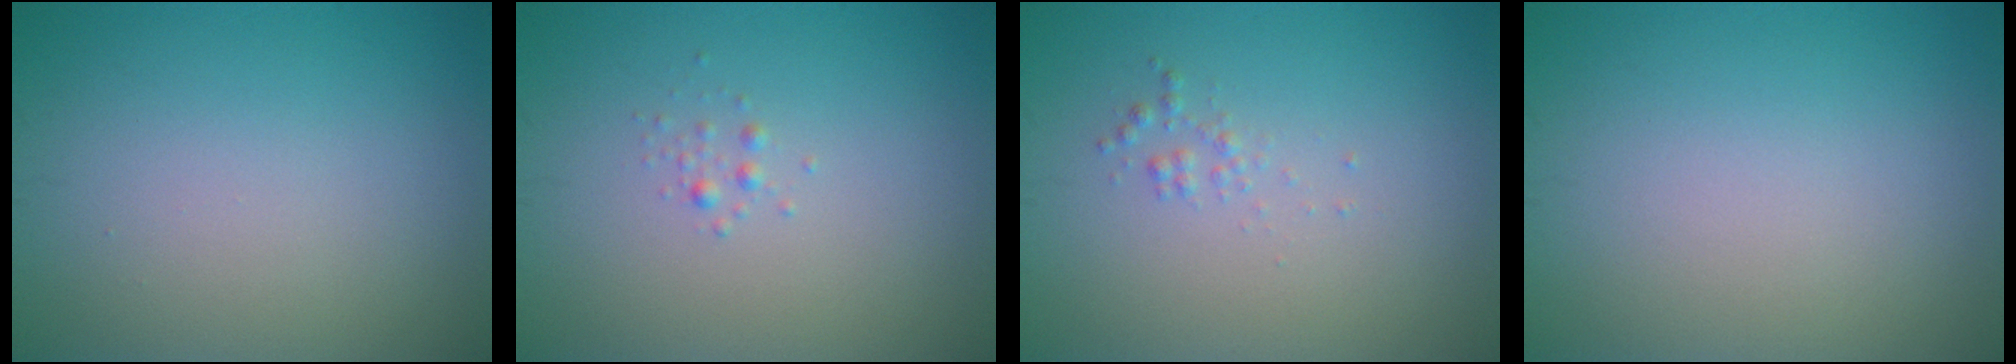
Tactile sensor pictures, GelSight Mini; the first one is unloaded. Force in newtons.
{"total": 0.7, "press": 0.7, "slide": 0.0}
{"total": 0.7, "press": 0.7, "slide": 0.0}
{"total": 0.0}